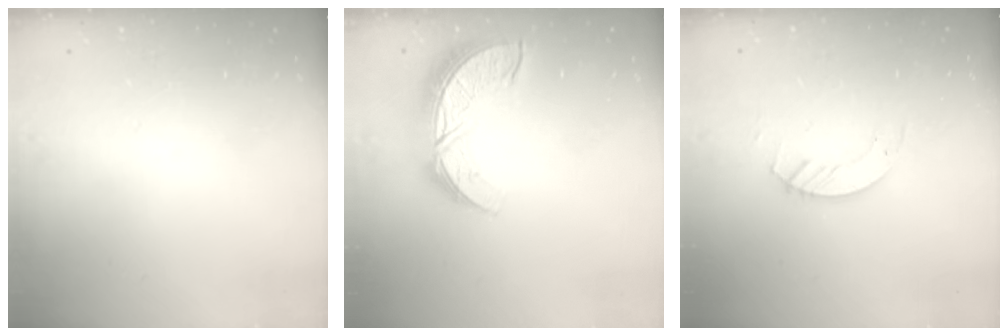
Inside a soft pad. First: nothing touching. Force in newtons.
{"total": 11.4, "press": 11.4, "slide": 0.8}
{"total": 3.3, "press": 3.3, "slide": 0.1}